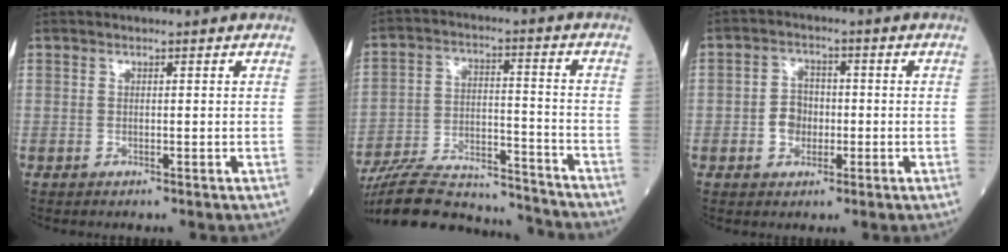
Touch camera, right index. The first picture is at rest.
{"total": 22.0, "force": [-20.3, 4.9, 6.8], "torque": [-0.155, 0.007, -0.320]}
{"total": 4.9, "force": [-1.2, 3.9, 2.8], "torque": [-0.062, 0.014, -0.018]}